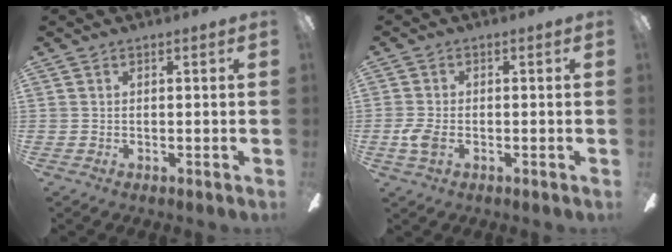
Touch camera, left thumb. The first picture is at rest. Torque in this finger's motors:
{"motor_torque": [-0.58, 0.41, 0.65, 0.14, 0.01]}